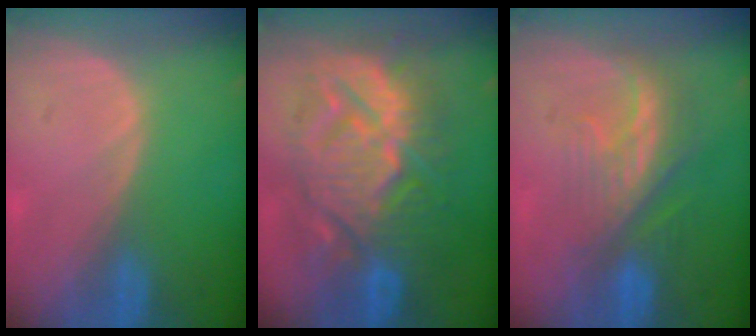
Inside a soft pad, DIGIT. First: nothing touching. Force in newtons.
{"total": 13.7, "press": 13.7, "slide": 1.3}
{"total": 8.3, "press": 7.5, "slide": 3.7}